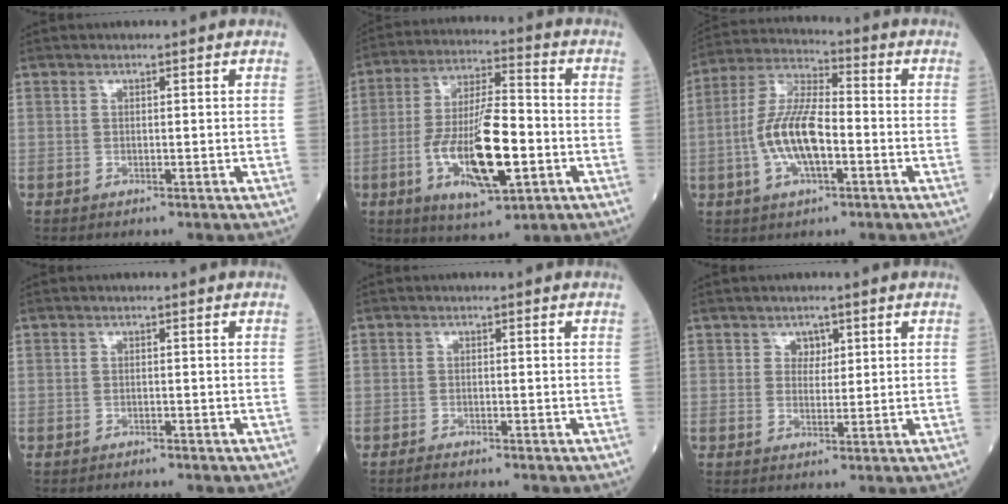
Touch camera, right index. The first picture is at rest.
{"total": 14.9, "force": [-4.2, 3.5, 13.8], "torque": [-0.262, -0.007, -0.068]}
{"total": 11.0, "force": [-2.5, 3.5, 10.1], "torque": [-0.215, 0.011, -0.050]}
{"total": 1.6, "force": [-1.4, 0.3, 0.7], "torque": [-0.015, -0.003, -0.013]}
{"total": 1.3, "force": [-1.2, 0.0, 0.4], "torque": [-0.014, -0.003, -0.020]}
{"total": 1.9, "force": [1.0, 1.4, 0.7], "torque": [-0.003, -0.001, 0.014]}